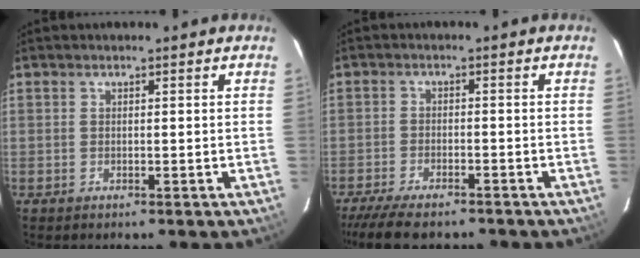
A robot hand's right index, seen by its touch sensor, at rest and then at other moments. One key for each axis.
{"total": 10.1, "fx": -8.6, "fy": 2.5, "fz": 4.7, "tx": -0.114, "ty": -0.031, "tz": -0.146}